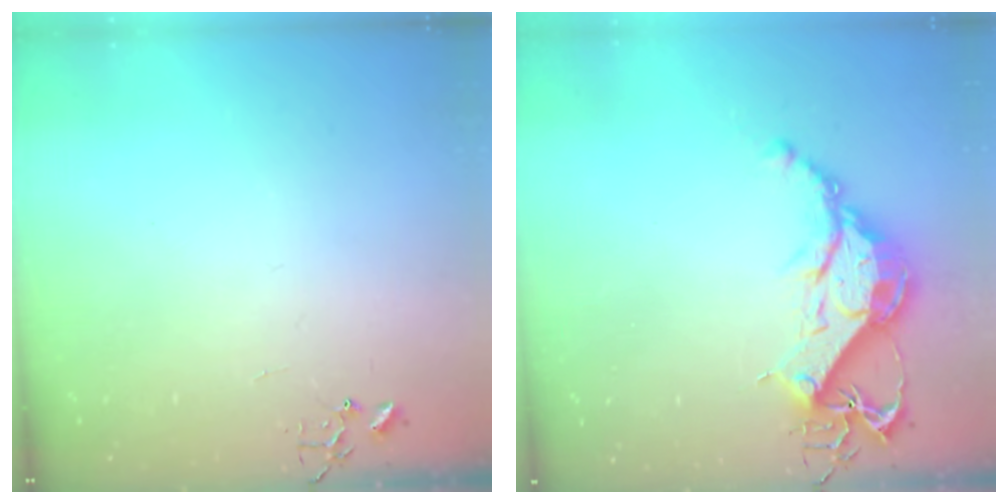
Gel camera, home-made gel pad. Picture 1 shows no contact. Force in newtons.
{"total": 13.8, "press": 13.8, "slide": 1.1}